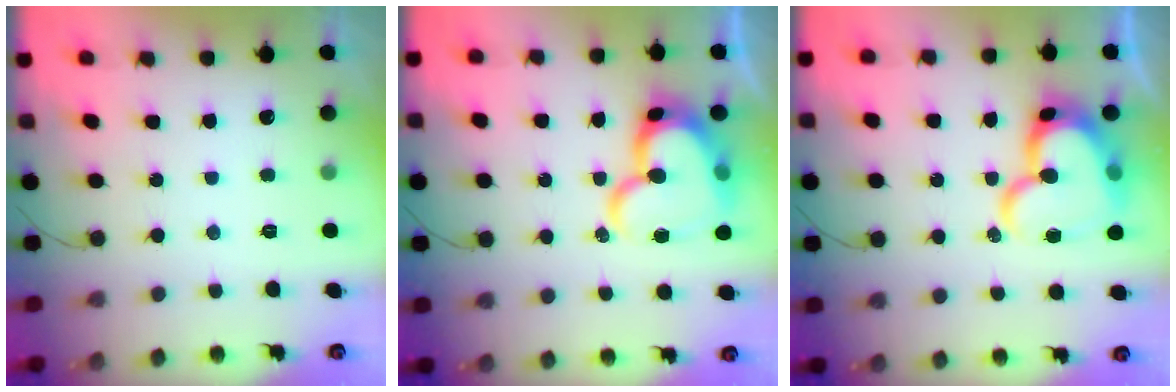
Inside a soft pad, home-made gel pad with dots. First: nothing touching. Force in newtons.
{"total": 20.3, "press": 20.2, "slide": 2.0}
{"total": 20.3, "press": 20.2, "slide": 2.0}